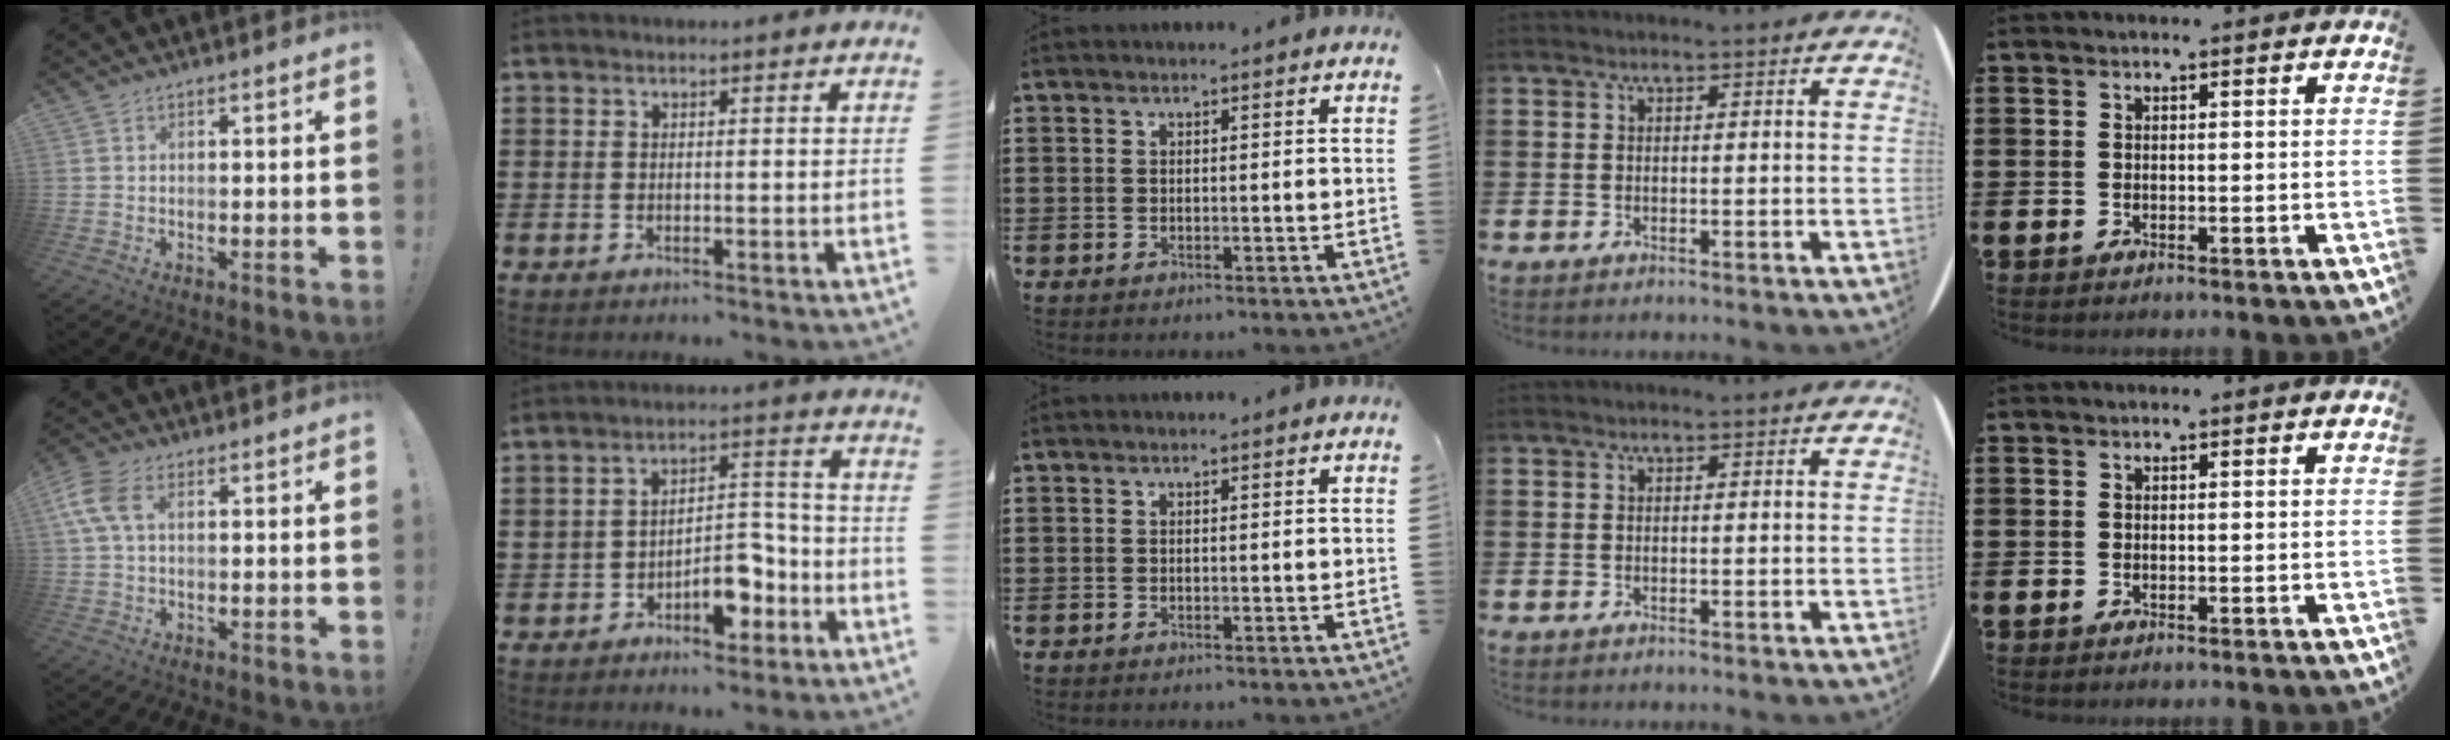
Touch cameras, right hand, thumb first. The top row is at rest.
{"thumb": {"total": 8.2, "force": [2.0, 4.9, 6.2], "torque": [-0.144, 0.008, 0.037]}, "index": {"total": 7.4, "force": [-4.1, 3.9, 4.8], "torque": [-0.066, 0.019, -0.071]}}